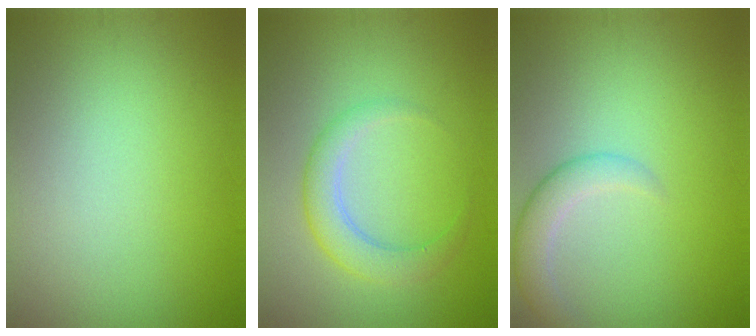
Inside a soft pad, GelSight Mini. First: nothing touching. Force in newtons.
{"total": 3.2, "press": 3.2, "slide": 0.3}
{"total": 2.7, "press": 2.7, "slide": 0.2}